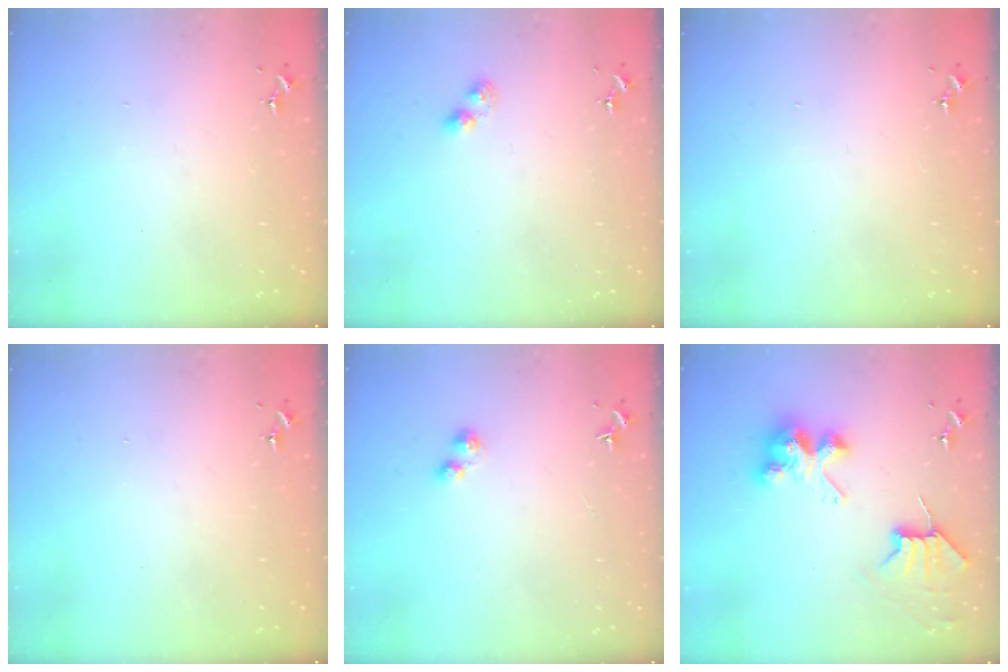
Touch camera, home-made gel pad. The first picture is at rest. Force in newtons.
{"total": 3.4, "press": 3.3, "slide": 0.6}
{"total": 0.0}
{"total": 0.0}
{"total": 2.4, "press": 2.4, "slide": 0.4}
{"total": 8.7, "press": 8.6, "slide": 1.4}